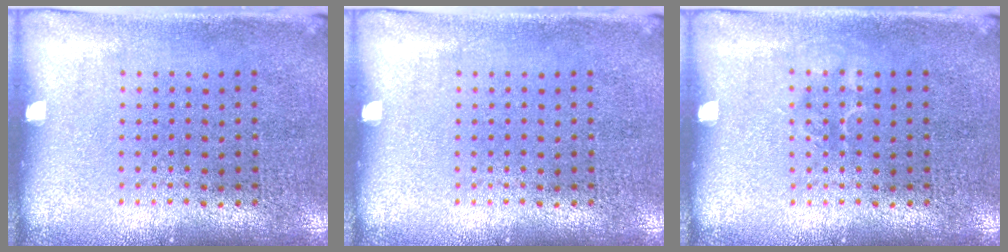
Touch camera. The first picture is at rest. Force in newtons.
{"total": 0.0}
{"total": 0.9, "press": 0.9, "slide": 0.3}